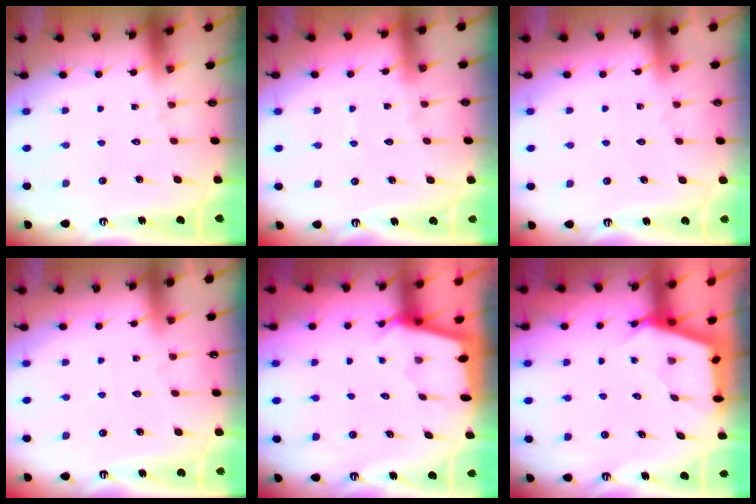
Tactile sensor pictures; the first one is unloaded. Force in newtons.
{"total": 4.0, "press": 3.9, "slide": 0.6}
{"total": 1.8, "press": 1.8, "slide": 0.3}
{"total": 2.3, "press": 2.2, "slide": 0.4}
{"total": 2.2, "press": 2.2, "slide": 0.3}
{"total": 2.6, "press": 2.6, "slide": 0.3}